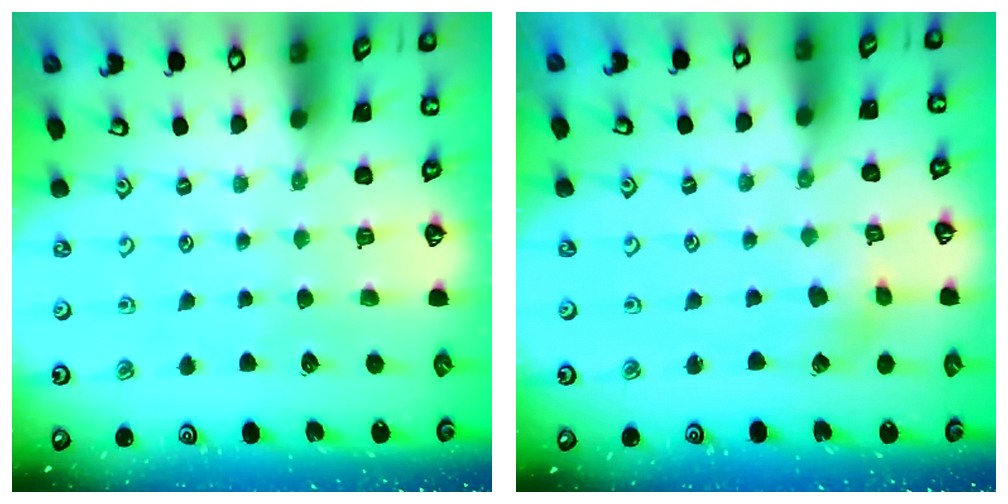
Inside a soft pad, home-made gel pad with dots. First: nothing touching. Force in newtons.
{"total": 2.2, "press": 2.2, "slide": 0.4}